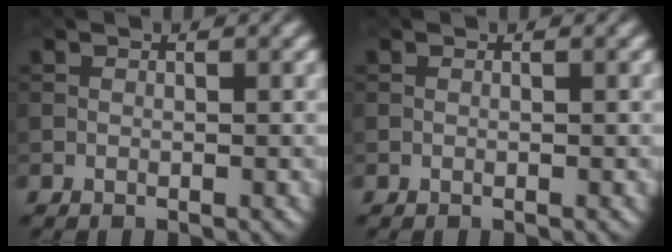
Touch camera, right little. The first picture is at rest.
{"total": 0.0}